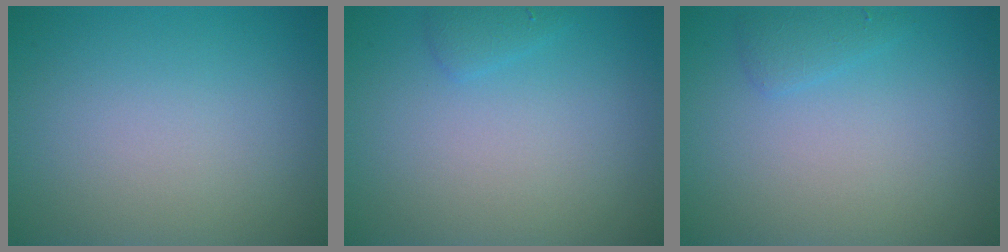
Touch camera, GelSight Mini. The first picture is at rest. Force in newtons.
{"total": 1.0, "press": 1.0, "slide": 0.1}
{"total": 1.2, "press": 1.2, "slide": 0.1}